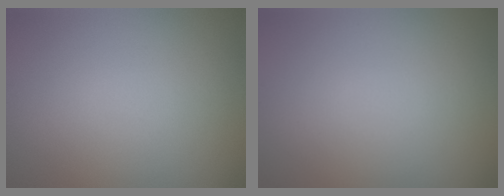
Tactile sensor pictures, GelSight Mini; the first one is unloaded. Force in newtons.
{"total": 0.0}